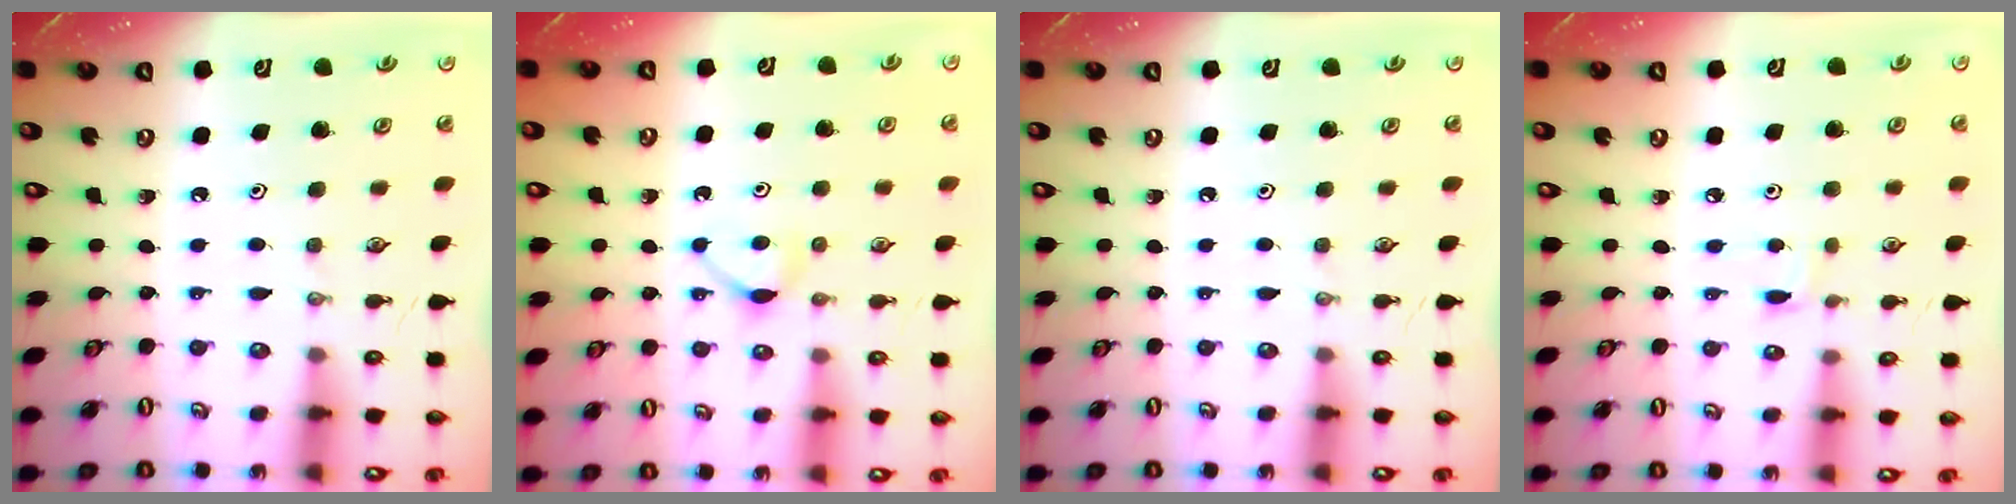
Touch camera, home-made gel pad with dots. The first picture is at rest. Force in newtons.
{"total": 4.2, "press": 4.2, "slide": 0.6}
{"total": 0.0}
{"total": 1.4, "press": 1.4, "slide": 0.2}